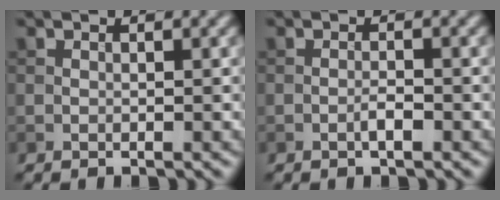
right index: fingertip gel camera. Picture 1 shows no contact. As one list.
[{"total": 1.1, "force": [-0.6, 0.2, 1.0], "torque": [-0.018, 0.002, -0.011]}]